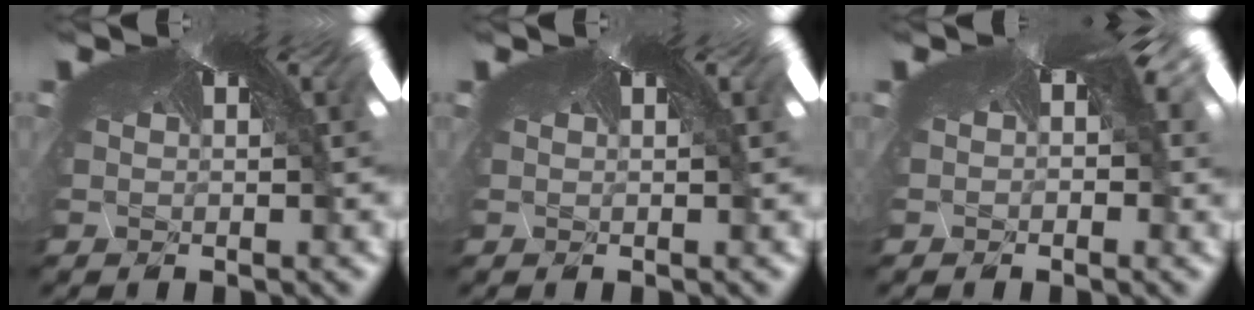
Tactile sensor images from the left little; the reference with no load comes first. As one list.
[{"total": 0.0}, {"total": 1.7, "force": [-0.3, 1.5, 0.6], "torque": [-0.032, 0.008, -0.012]}]